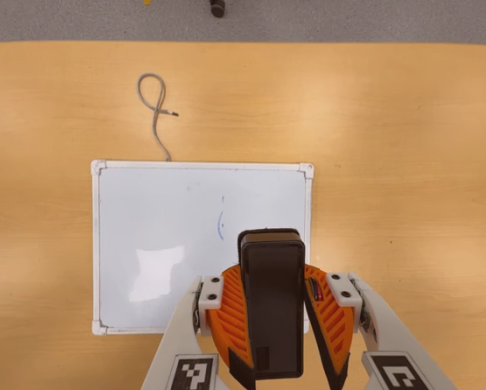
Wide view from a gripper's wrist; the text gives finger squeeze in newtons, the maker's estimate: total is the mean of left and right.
{"total": 10.1, "left": 9.9, "right": 10.3}